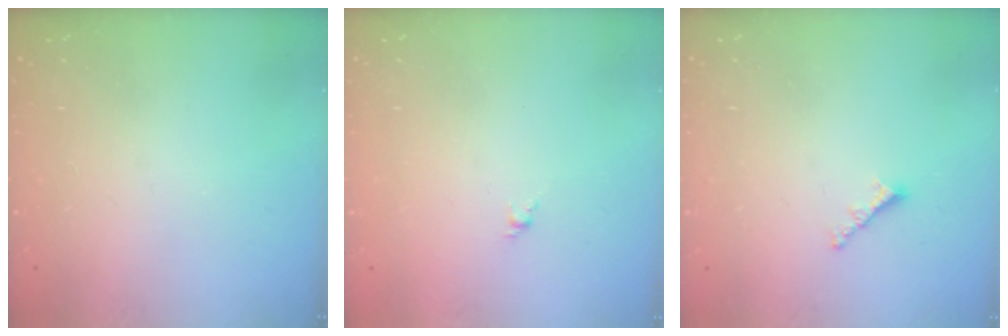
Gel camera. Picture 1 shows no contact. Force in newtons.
{"total": 1.6, "press": 1.5, "slide": 0.6}
{"total": 1.8, "press": 1.7, "slide": 0.5}